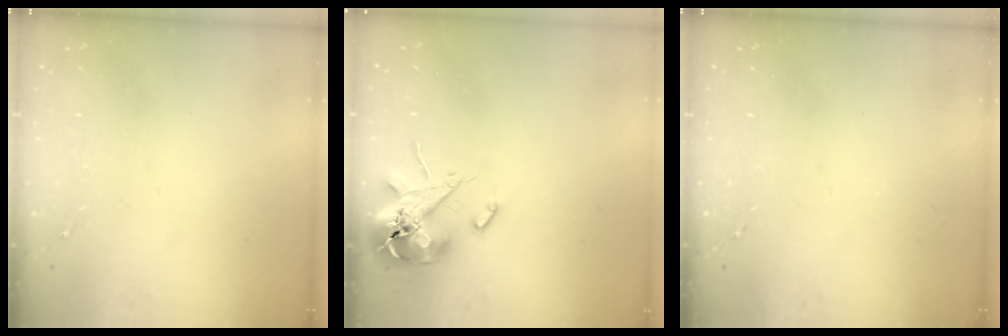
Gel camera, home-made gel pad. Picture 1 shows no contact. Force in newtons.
{"total": 13.0, "press": 12.8, "slide": 2.1}
{"total": 0.0}